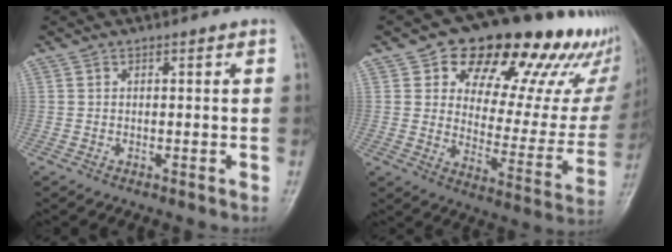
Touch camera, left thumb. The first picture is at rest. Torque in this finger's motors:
{"motor_torque": [0.73, 0.65, 1.45, -1.32, 0.18]}